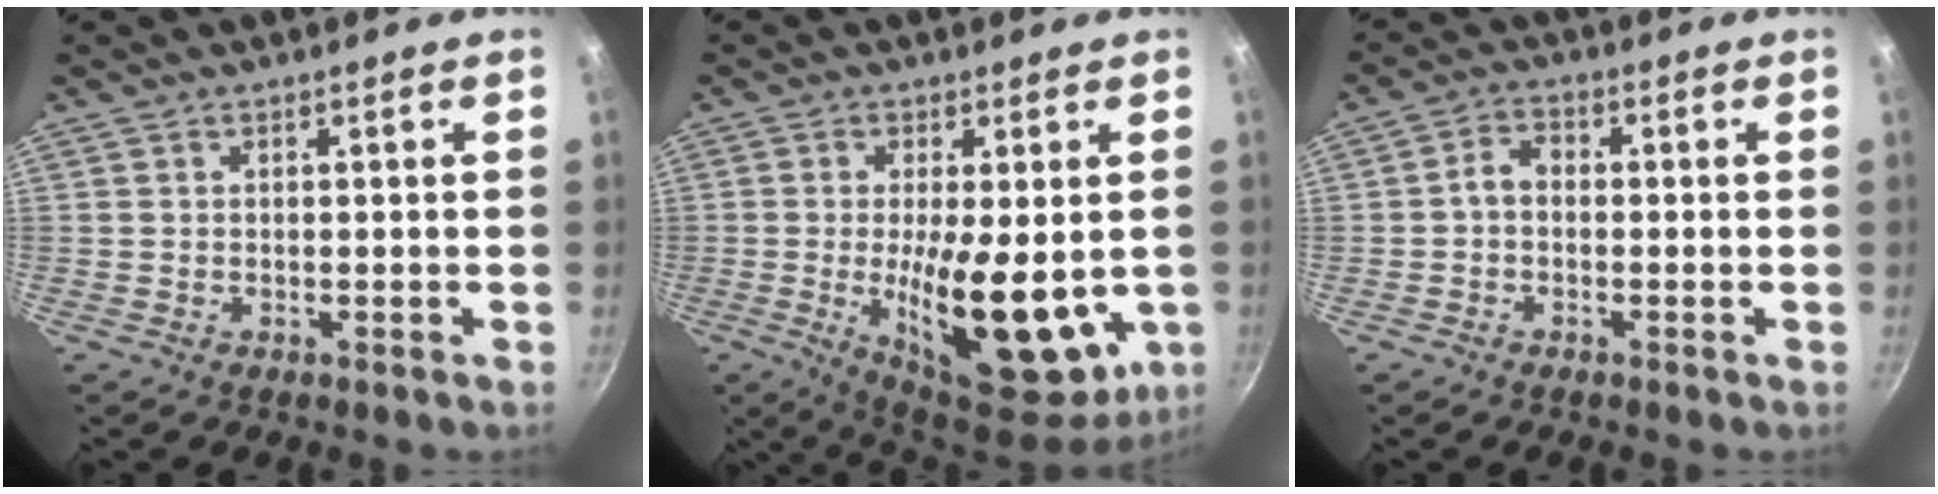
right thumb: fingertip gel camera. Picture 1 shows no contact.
{"total": 18.9, "force": [-2.1, 7.6, 17.2], "torque": [-0.248, -0.018, -0.016]}
{"total": 3.2, "force": [-0.7, 2.3, 2.1], "torque": [-0.038, 0.019, -0.022]}